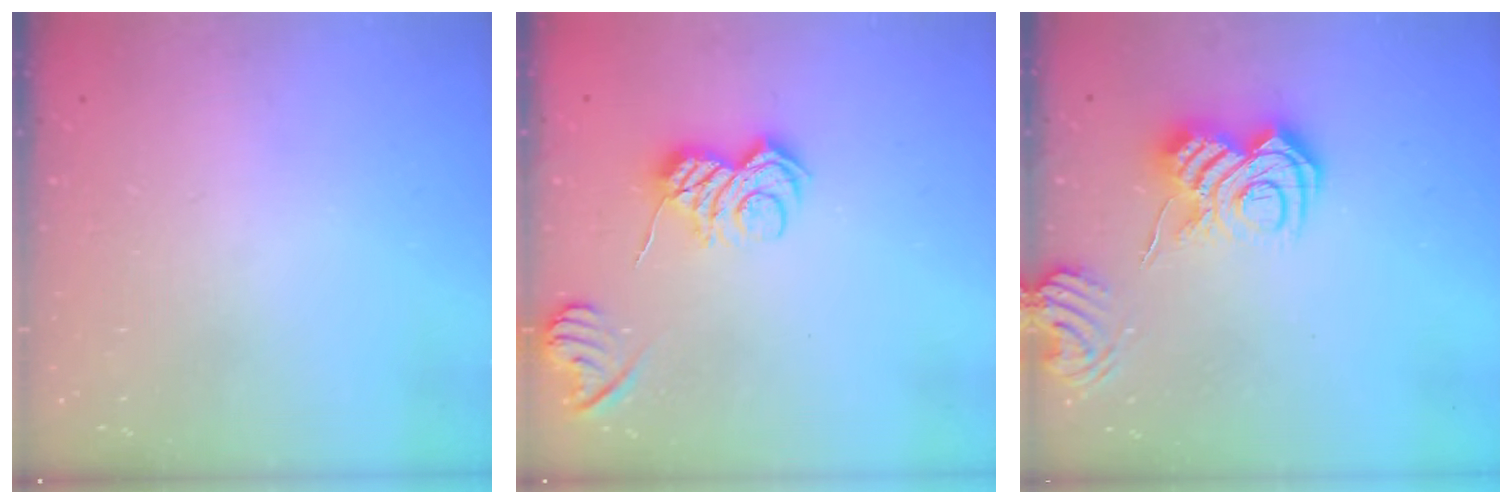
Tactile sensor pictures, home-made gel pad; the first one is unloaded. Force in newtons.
{"total": 6.9, "press": 6.8, "slide": 0.9}
{"total": 11.1, "press": 11.1, "slide": 1.1}